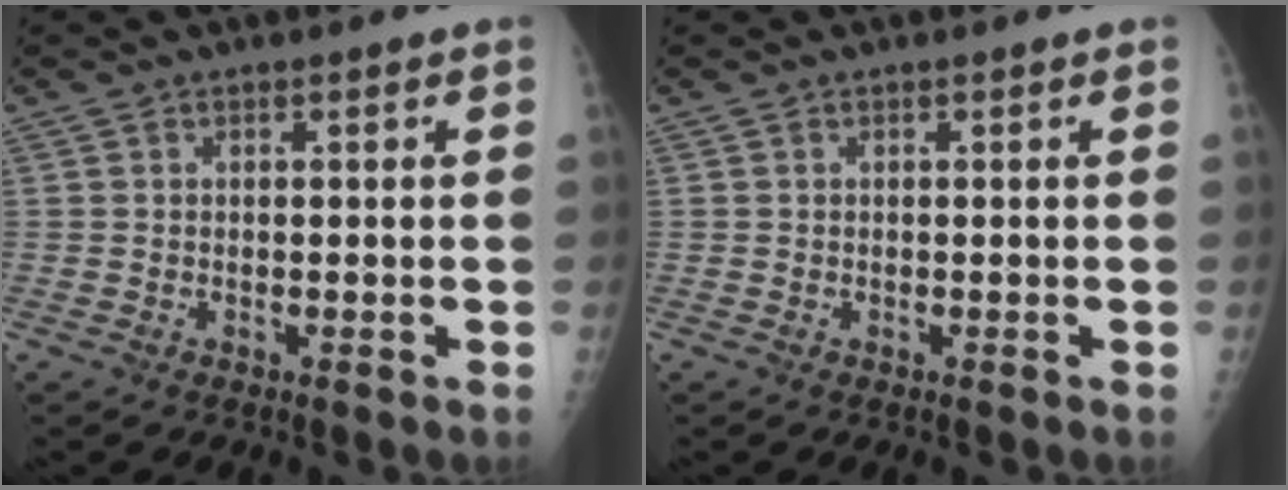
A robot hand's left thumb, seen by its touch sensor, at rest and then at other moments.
{"total": 0.0}